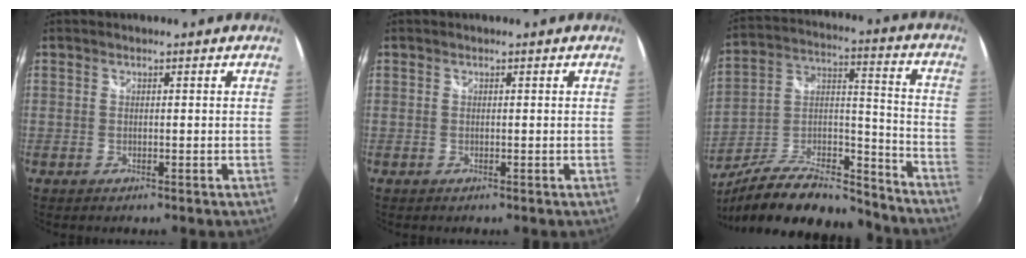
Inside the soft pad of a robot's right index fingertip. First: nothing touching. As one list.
[{"total": 0.0}, {"total": 23.4, "force": [-18.1, 7.5, 12.8], "torque": [-0.237, -0.001, -0.281]}]